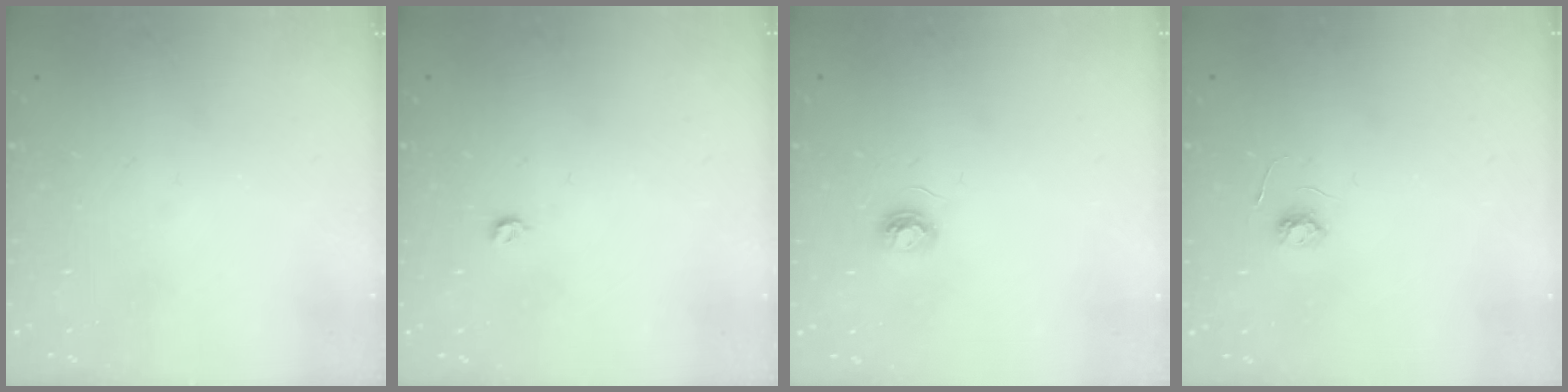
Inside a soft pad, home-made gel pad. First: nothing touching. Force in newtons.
{"total": 3.3, "press": 3.3, "slide": 0.7}
{"total": 3.8, "press": 3.8, "slide": 0.4}
{"total": 3.6, "press": 3.6, "slide": 0.5}